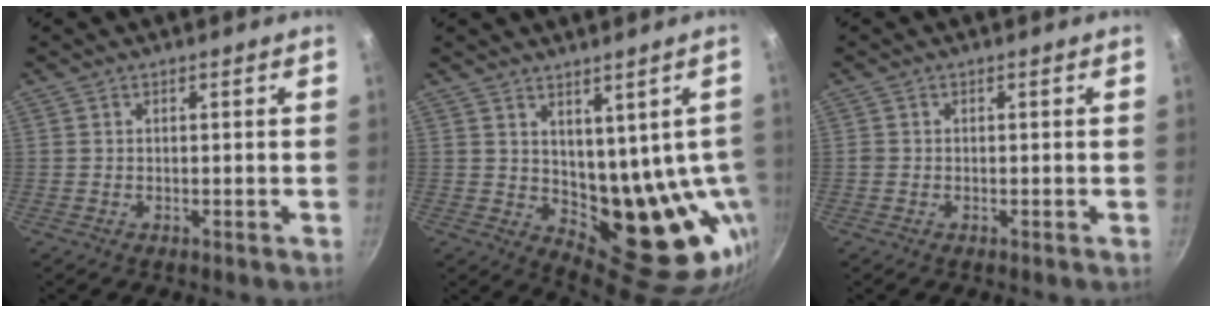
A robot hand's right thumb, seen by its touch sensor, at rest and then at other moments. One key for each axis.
{"total": 13.7, "fx": 2.3, "fy": 8.5, "fz": 10.5, "tx": -0.097, "ty": -0.027, "tz": 0.063}
{"total": 0.7, "fx": -0.2, "fy": 0.6, "fz": 0.2, "tx": -0.003, "ty": 0.002, "tz": -0.004}